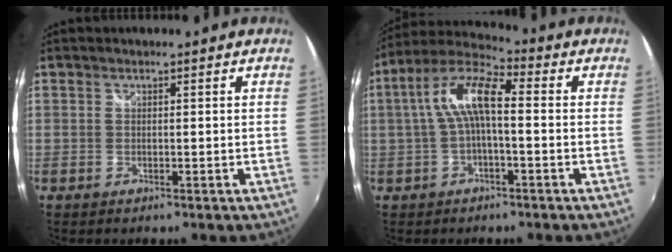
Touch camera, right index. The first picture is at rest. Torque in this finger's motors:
{"motor_torque": [0.94, 0.00, 0.69, 0.21]}